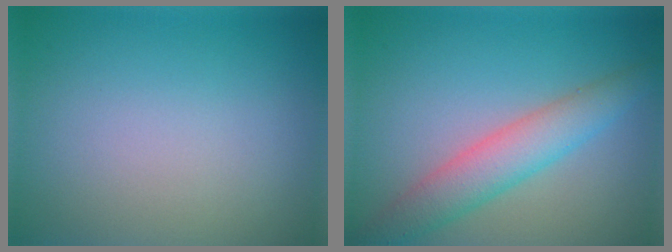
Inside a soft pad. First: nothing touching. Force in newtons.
{"total": 4.5, "press": 4.5, "slide": 0.2}